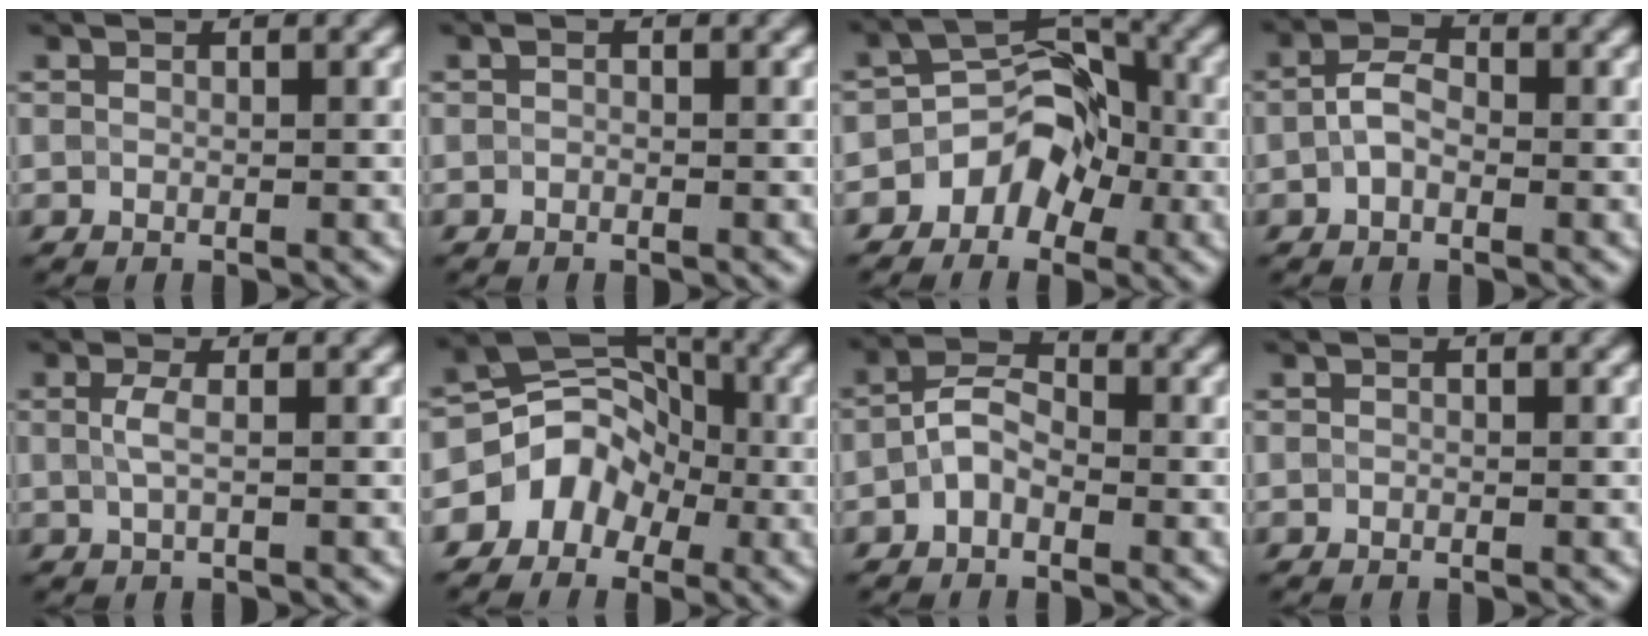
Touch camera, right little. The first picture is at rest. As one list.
[{"total": 0.6, "force": [-0.1, 0.4, 0.4], "torque": [-0.007, -0.001, -0.003]}, {"total": 5.3, "force": [-2.3, 3.8, 2.9], "torque": [-0.024, 0.011, -0.043]}, {"total": 2.8, "force": [-0.6, 1.7, 2.1], "torque": [-0.042, 0.009, -0.020]}, {"total": 1.6, "force": [0.1, 0.4, 1.5], "torque": [-0.033, 0.002, 0.003]}, {"total": 5.8, "force": [-2.0, 4.8, 2.7], "torque": [-0.032, 0.010, -0.049]}, {"total": 3.2, "force": [-1.1, 2.0, 2.3], "torque": [-0.042, 0.012, -0.030]}, {"total": 0.0}]